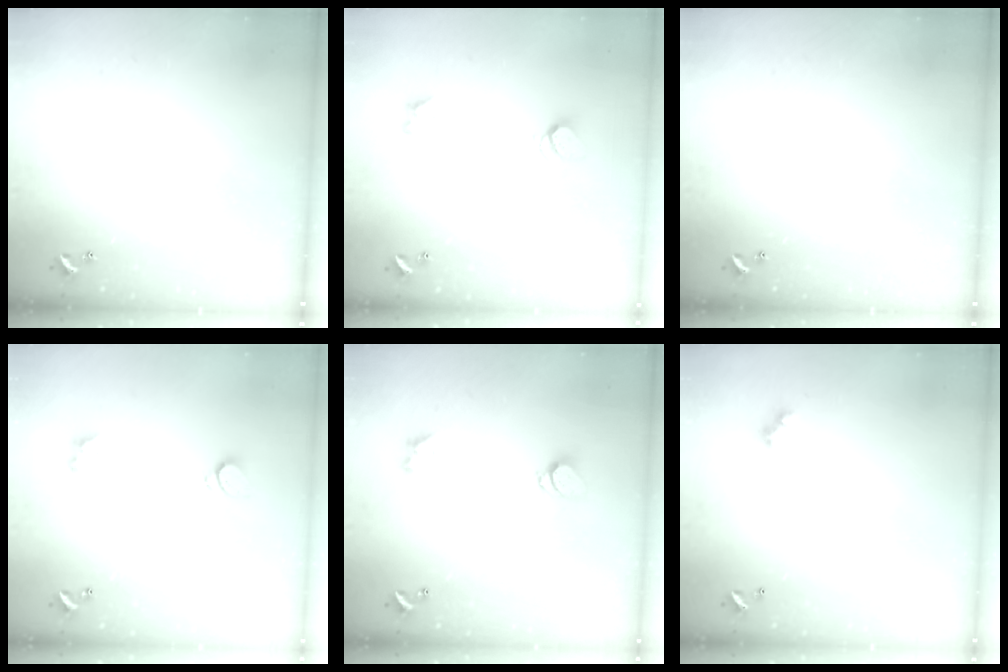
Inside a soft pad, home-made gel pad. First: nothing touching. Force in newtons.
{"total": 1.3, "press": 1.2, "slide": 0.4}
{"total": 0.0}
{"total": 2.3, "press": 2.3, "slide": 0.6}
{"total": 1.4, "press": 1.3, "slide": 0.4}
{"total": 2.5, "press": 2.5, "slide": 0.5}